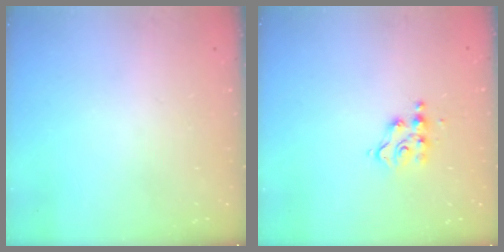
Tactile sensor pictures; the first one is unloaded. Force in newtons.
{"total": 4.8, "press": 4.8, "slide": 0.5}